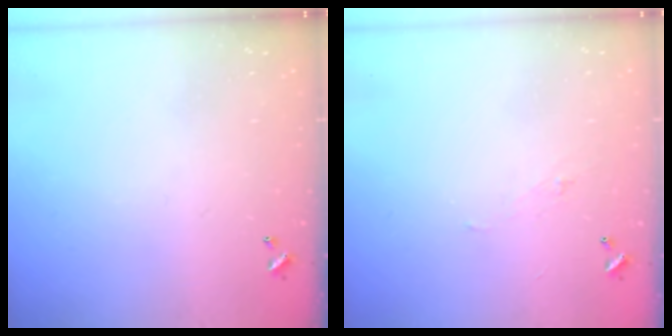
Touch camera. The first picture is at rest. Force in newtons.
{"total": 2.0, "press": 1.9, "slide": 0.5}